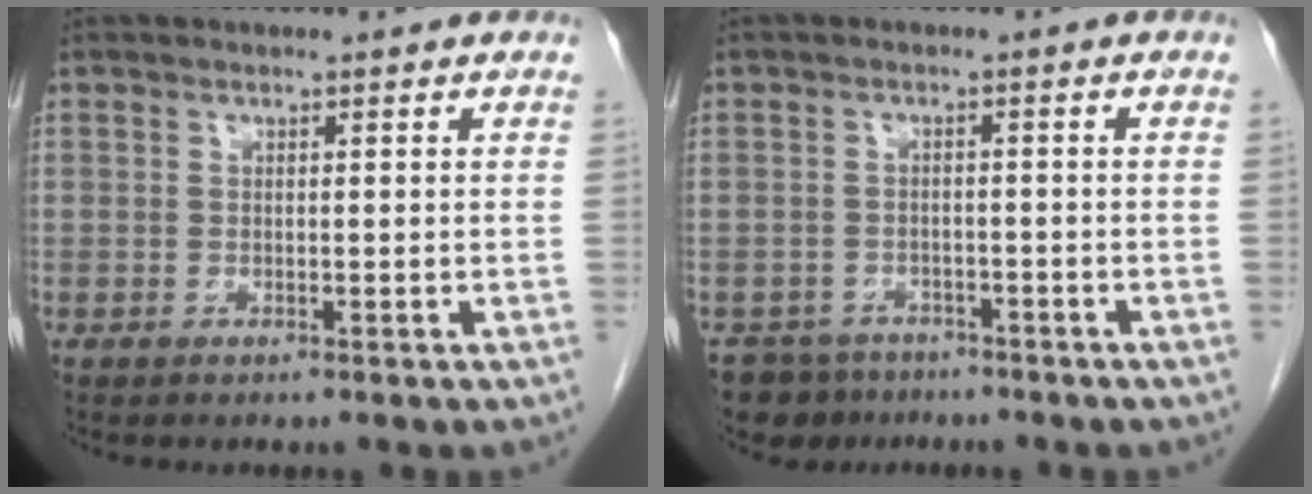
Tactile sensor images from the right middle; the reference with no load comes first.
{"total": 5.5, "force": [-4.4, 3.2, 0.0], "torque": [0.006, 0.003, -0.069]}